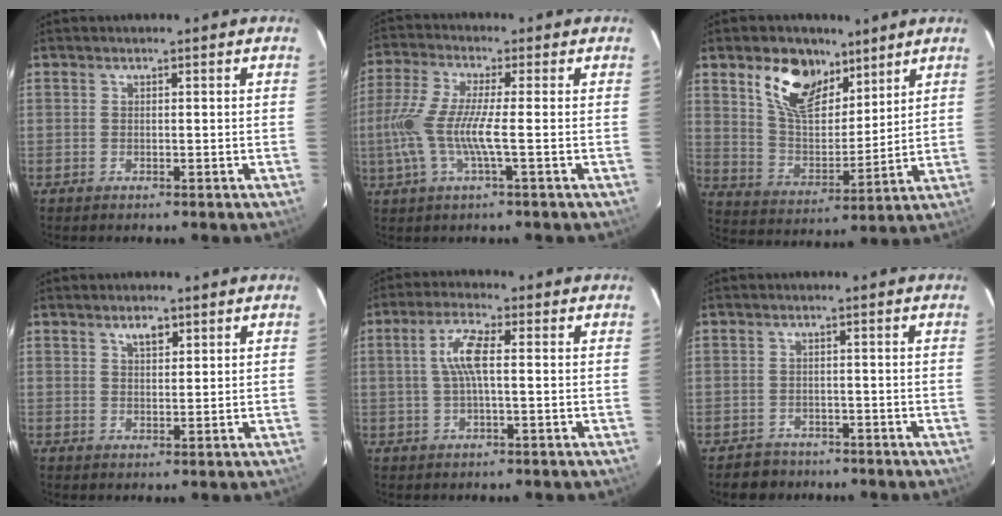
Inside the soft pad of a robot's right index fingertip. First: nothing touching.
{"total": 9.8, "force": [-1.9, 0.6, 9.6], "torque": [-0.214, -0.004, -0.035]}
{"total": 14.1, "force": [8.6, 7.6, 8.2], "torque": [-0.152, 0.011, 0.161]}
{"total": 2.7, "force": [1.8, 1.2, 1.7], "torque": [-0.025, 0.005, 0.031]}
{"total": 6.5, "force": [0.6, 1.3, 6.3], "torque": [-0.124, 0.009, 0.013]}
{"total": 3.9, "force": [-2.8, 2.7, -0.3], "torque": [0.000, 0.019, -0.042]}